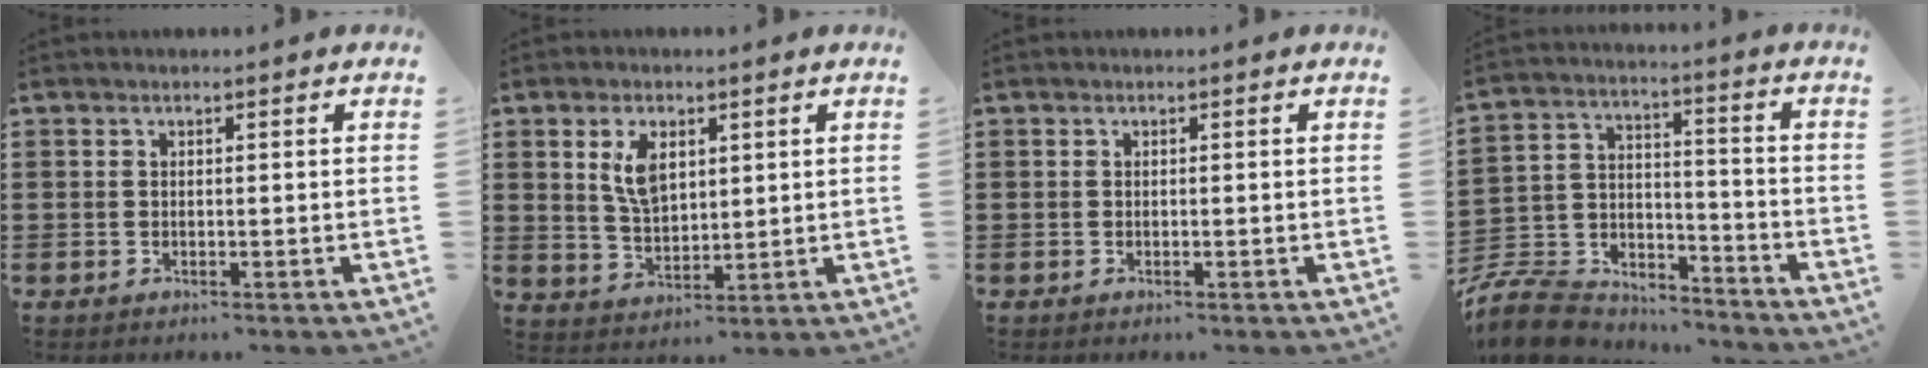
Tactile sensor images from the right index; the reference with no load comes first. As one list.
[{"total": 6.0, "force": [2.2, 3.3, 4.4], "torque": [-0.091, 0.008, 0.037]}, {"total": 0.0}, {"total": 10.0, "force": [-9.2, 3.0, 2.2], "torque": [-0.066, 0.020, -0.187]}]